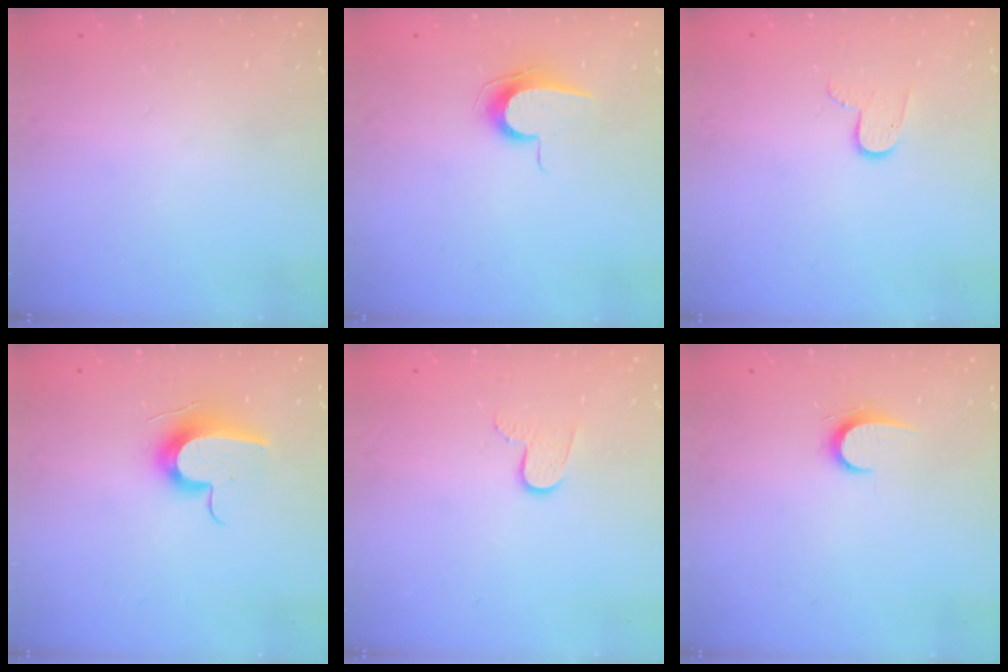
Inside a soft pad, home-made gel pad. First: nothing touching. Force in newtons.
{"total": 8.0, "press": 8.0, "slide": 0.8}
{"total": 5.6, "press": 5.6, "slide": 0.4}
{"total": 10.7, "press": 10.7, "slide": 0.4}
{"total": 6.0, "press": 6.0, "slide": 0.4}
{"total": 6.2, "press": 6.2, "slide": 0.7}